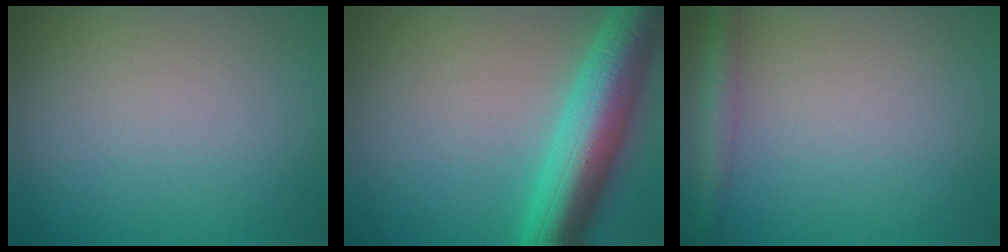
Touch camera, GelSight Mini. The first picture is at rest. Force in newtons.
{"total": 9.3, "press": 9.3, "slide": 0.2}
{"total": 2.6, "press": 2.6, "slide": 0.0}